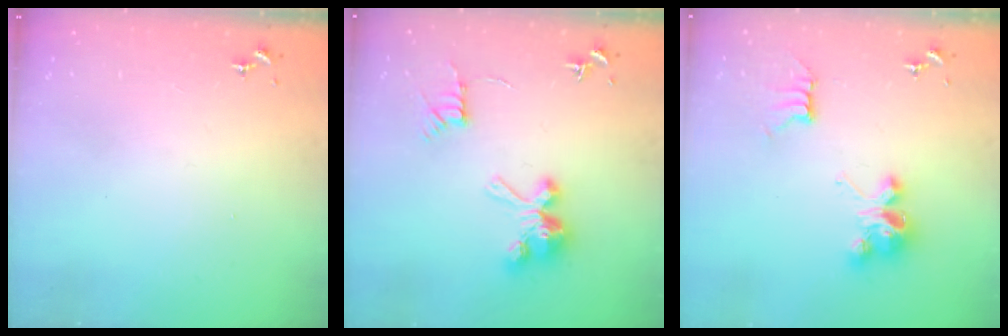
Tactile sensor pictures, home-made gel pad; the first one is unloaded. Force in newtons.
{"total": 12.0, "press": 11.9, "slide": 0.7}
{"total": 8.6, "press": 8.6, "slide": 0.2}